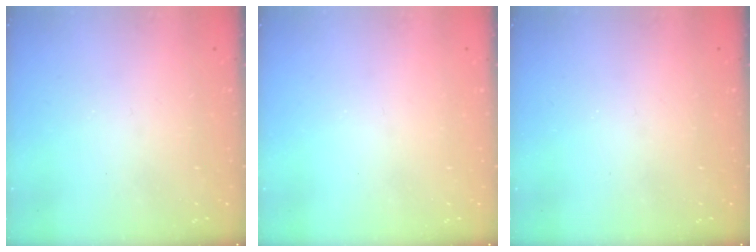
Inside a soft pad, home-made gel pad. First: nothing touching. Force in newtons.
{"total": 0.0}
{"total": 0.0}